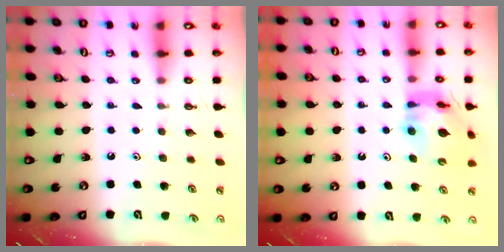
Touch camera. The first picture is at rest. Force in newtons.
{"total": 12.7, "press": 12.6, "slide": 1.3}